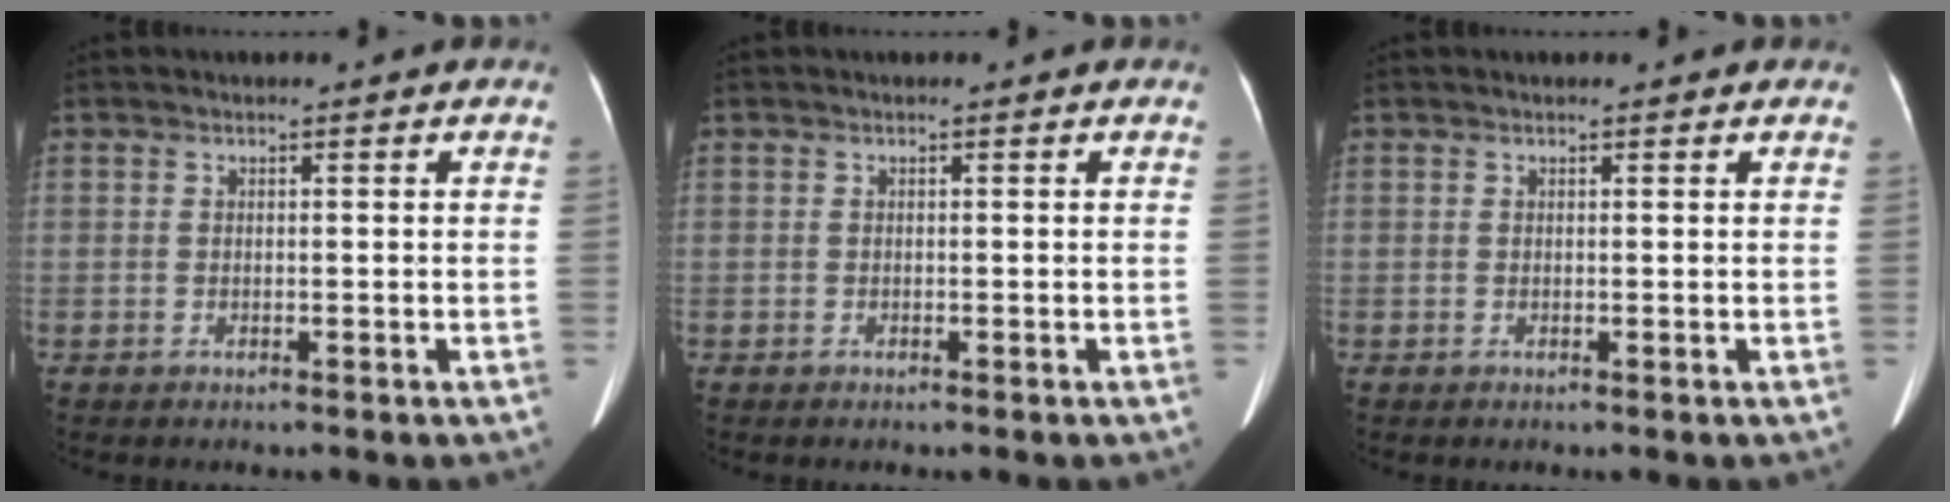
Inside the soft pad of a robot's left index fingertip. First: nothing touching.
{"total": 0.0}
{"total": 0.8, "force": [0.7, 0.2, 0.2], "torque": [-0.005, 0.009, 0.009]}